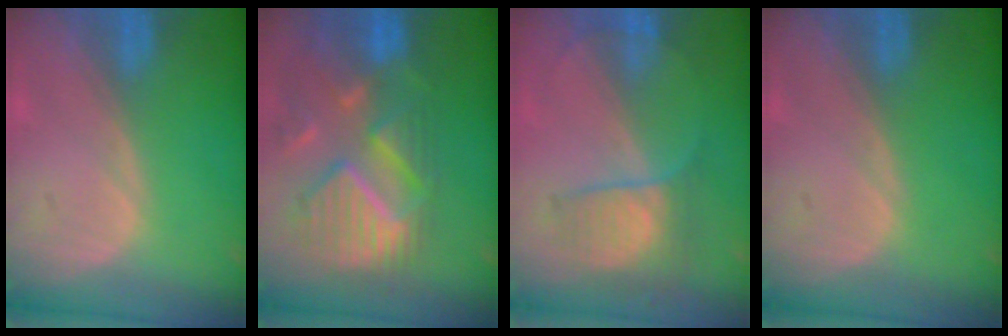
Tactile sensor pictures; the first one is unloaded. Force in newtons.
{"total": 12.1, "press": 10.5, "slide": 6.1}
{"total": 7.3, "press": 6.0, "slide": 4.0}
{"total": 0.0}